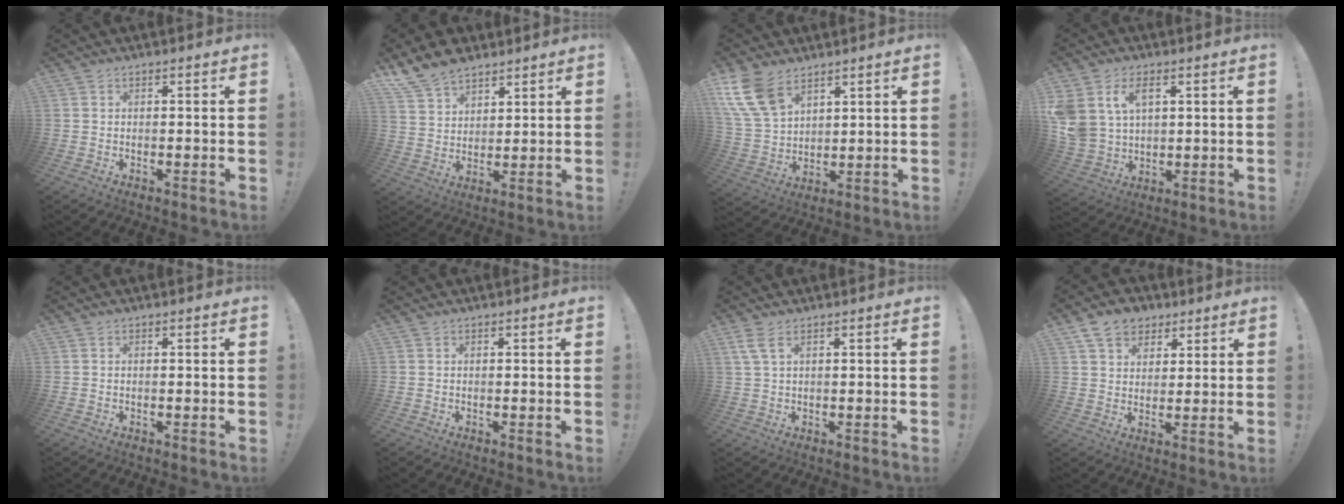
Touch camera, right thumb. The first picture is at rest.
{"total": 10.3, "force": [8.4, 5.2, 2.8], "torque": [-0.059, -0.052, 0.166]}
{"total": 12.7, "force": [7.8, 7.3, 6.8], "torque": [-0.153, -0.033, 0.155]}
{"total": 10.2, "force": [4.5, 7.3, 5.6], "torque": [-0.120, -0.019, 0.088]}
{"total": 0.0}
{"total": 0.0}
{"total": 4.0, "force": [2.0, 1.3, 3.2], "torque": [-0.070, 0.003, 0.039]}
{"total": 9.7, "force": [5.7, 7.2, 3.1], "torque": [-0.046, -0.026, 0.112]}